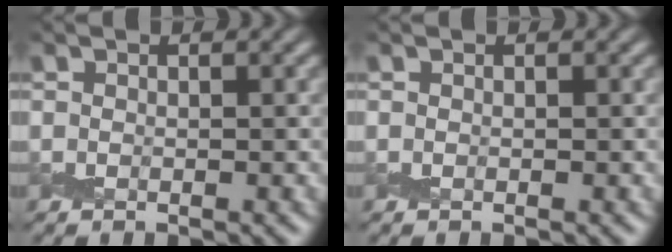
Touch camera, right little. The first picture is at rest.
{"total": 0.0}